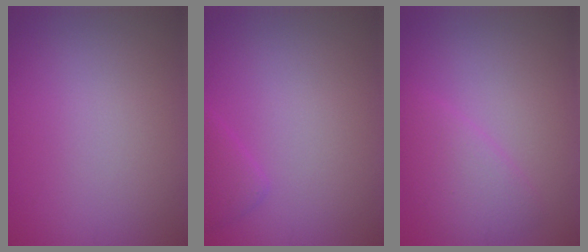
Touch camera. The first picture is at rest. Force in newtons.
{"total": 1.6, "press": 1.6, "slide": 0.1}
{"total": 3.0, "press": 3.0, "slide": 0.1}